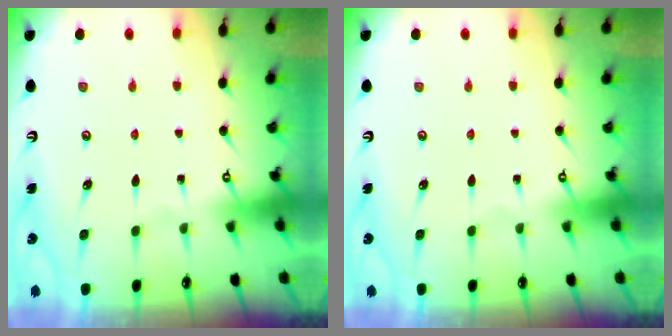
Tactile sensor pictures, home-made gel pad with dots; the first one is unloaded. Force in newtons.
{"total": 0.0}